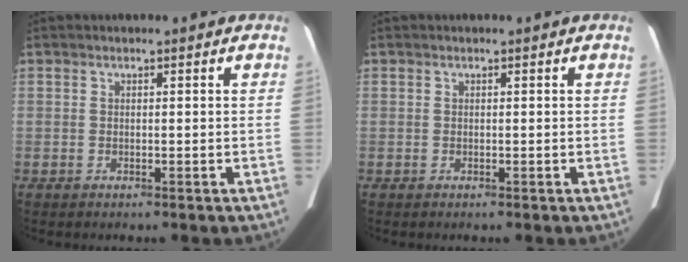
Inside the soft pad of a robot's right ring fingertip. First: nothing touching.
{"total": 0.0}